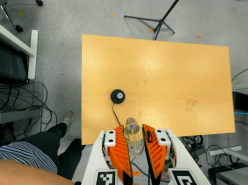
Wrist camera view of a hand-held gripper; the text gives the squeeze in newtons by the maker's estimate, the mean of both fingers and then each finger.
{"total": 21.5, "left": 25.9, "right": 17.1}